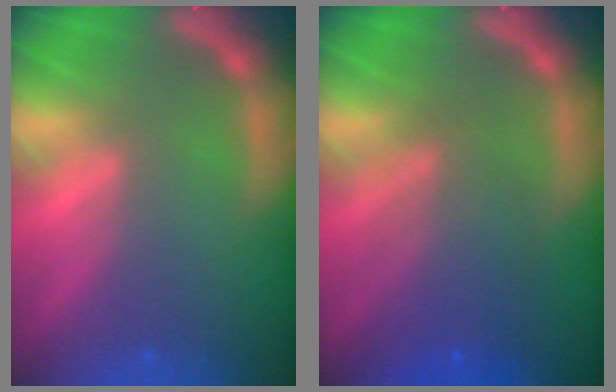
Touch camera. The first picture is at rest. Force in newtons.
{"total": 6.0}